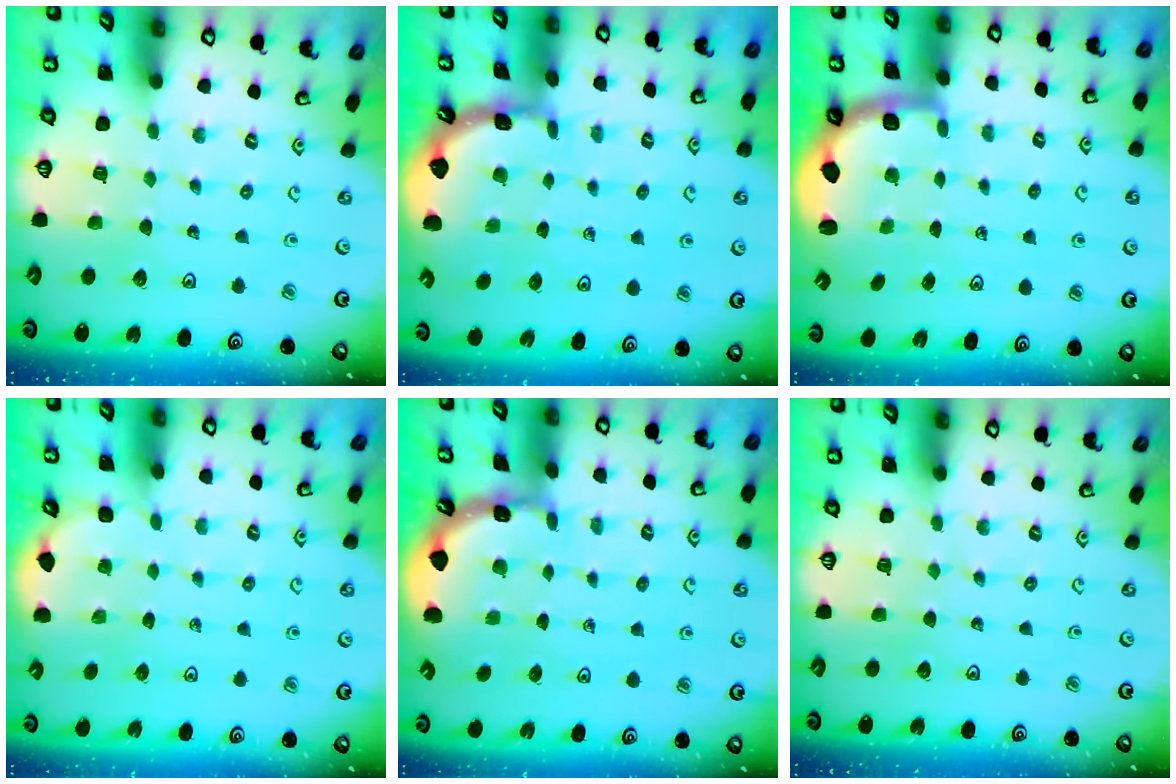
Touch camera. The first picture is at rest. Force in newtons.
{"total": 1.7, "press": 1.7, "slide": 0.1}
{"total": 2.3, "press": 2.0, "slide": 1.1}
{"total": 2.1, "press": 1.8, "slide": 1.1}
{"total": 1.9, "press": 1.9, "slide": 0.1}
{"total": 0.0}